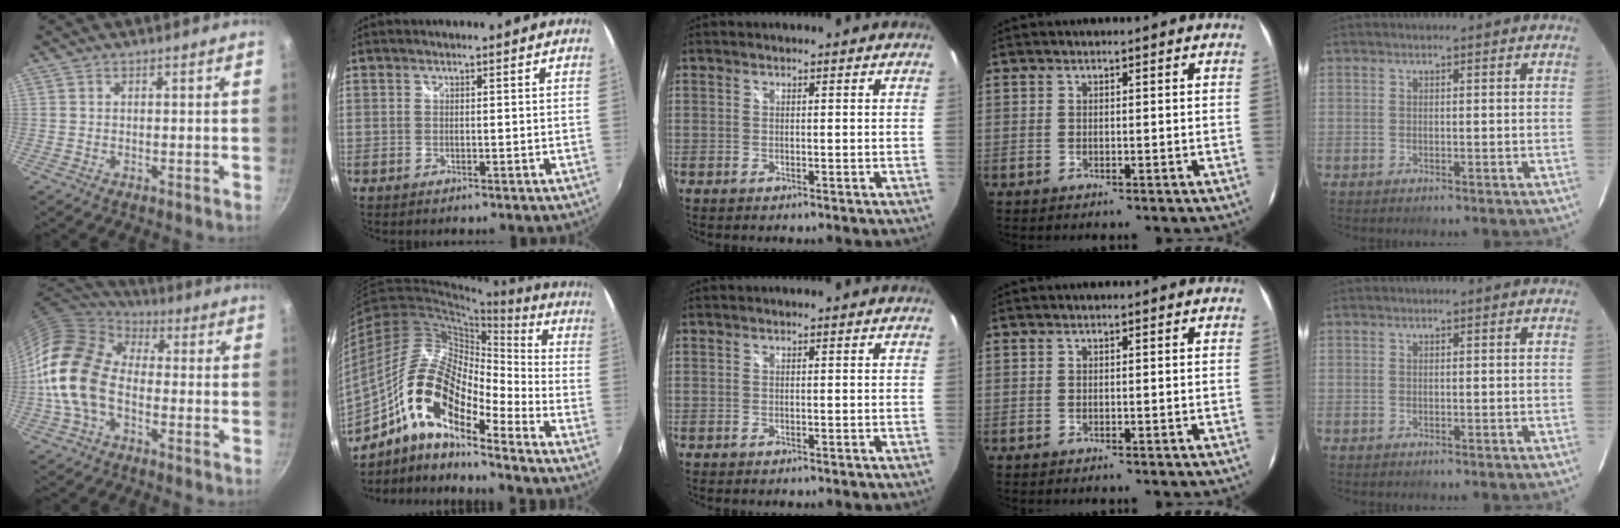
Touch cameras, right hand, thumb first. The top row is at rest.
{"thumb": {"total": 15.6, "force": [-2.6, 10.4, 11.4], "torque": [-0.192, 0.031, -0.070]}, "index": {"total": 18.9, "force": [-9.8, 6.9, 14.7], "torque": [-0.265, -0.001, -0.200]}}